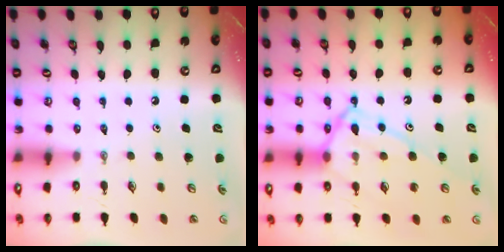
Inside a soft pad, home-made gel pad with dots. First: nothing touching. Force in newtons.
{"total": 13.4, "press": 13.4, "slide": 1.0}